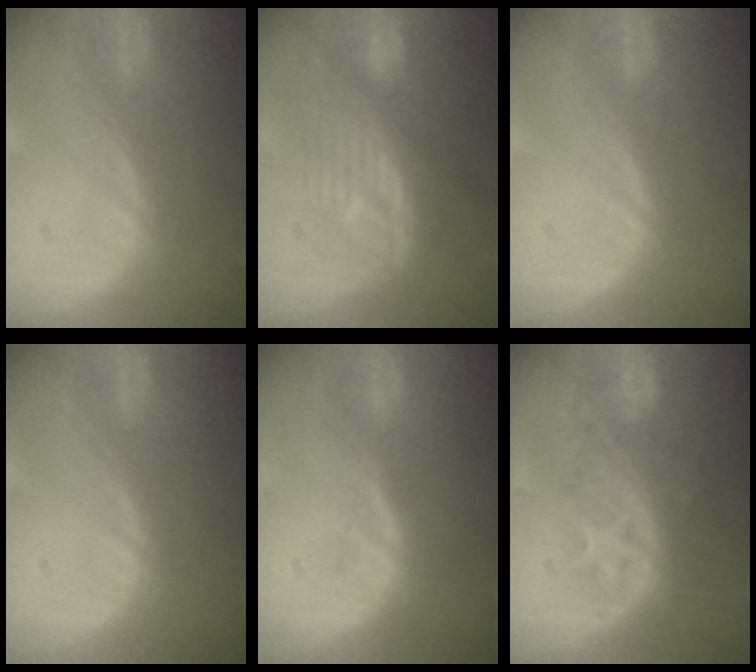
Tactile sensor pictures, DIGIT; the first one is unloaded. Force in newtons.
{"total": 7.9, "press": 7.9, "slide": 1.1}
{"total": 0.0}
{"total": 0.0}
{"total": 1.5, "press": 1.2, "slide": 0.9}
{"total": 8.2, "press": 7.3, "slide": 3.8}